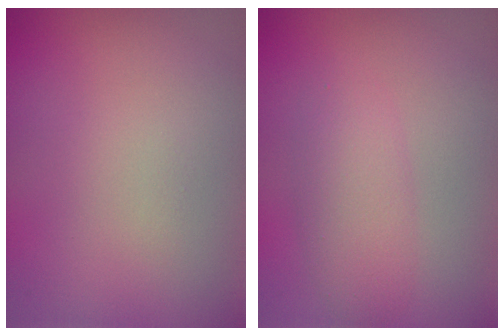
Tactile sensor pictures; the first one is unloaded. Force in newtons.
{"total": 2.8, "press": 2.8, "slide": 0.1}